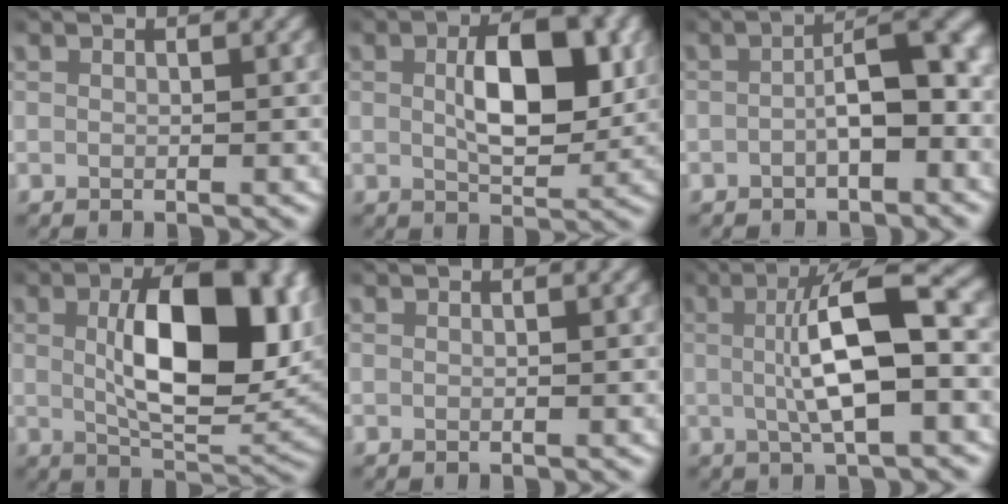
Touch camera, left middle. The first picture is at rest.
{"total": 6.6, "force": [1.1, 3.2, 5.6], "torque": [-0.091, -0.005, 0.019]}
{"total": 5.0, "force": [-1.3, 1.7, 4.5], "torque": [-0.054, 0.005, -0.020]}
{"total": 11.7, "force": [1.8, 5.2, 10.3], "torque": [-0.150, -0.007, 0.029]}
{"total": 0.0}
{"total": 6.9, "force": [0.4, 1.6, 6.7], "torque": [-0.107, 0.020, 0.003]}